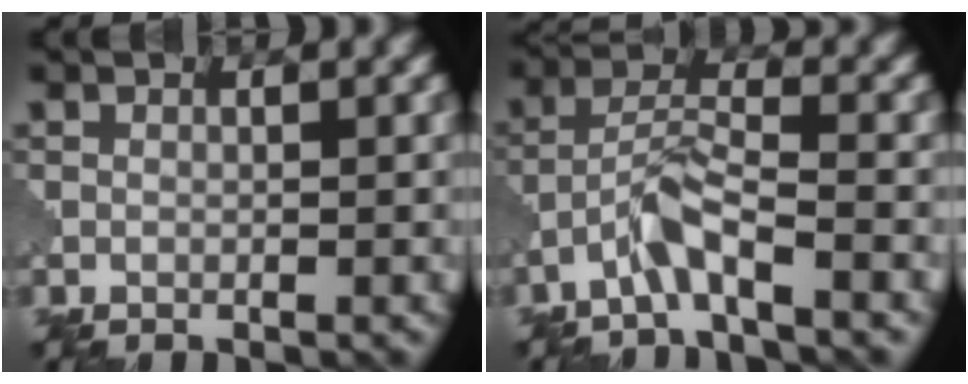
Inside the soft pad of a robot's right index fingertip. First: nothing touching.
{"total": 3.5, "force": [-2.4, 0.4, 2.6], "torque": [-0.057, 0.014, -0.052]}